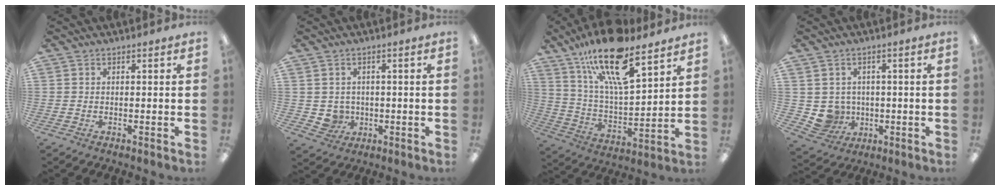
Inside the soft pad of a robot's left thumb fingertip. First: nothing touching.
{"total": 3.8, "force": [0.4, 3.7, 0.9], "torque": [-0.023, 0.002, 0.008]}
{"total": 21.0, "force": [14.1, 6.9, 13.9], "torque": [-0.242, -0.075, 0.239]}
{"total": 6.1, "force": [0.6, 5.9, 1.1], "torque": [-0.044, -0.003, 0.022]}